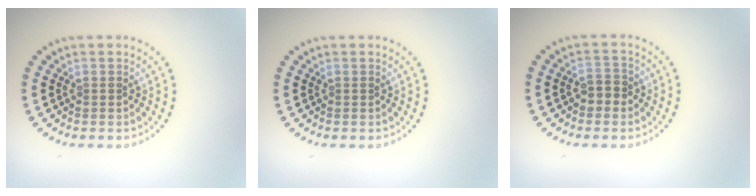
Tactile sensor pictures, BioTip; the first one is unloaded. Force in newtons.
{"total": 0.0}
{"total": 1.8, "press": 1.7, "slide": 0.6}